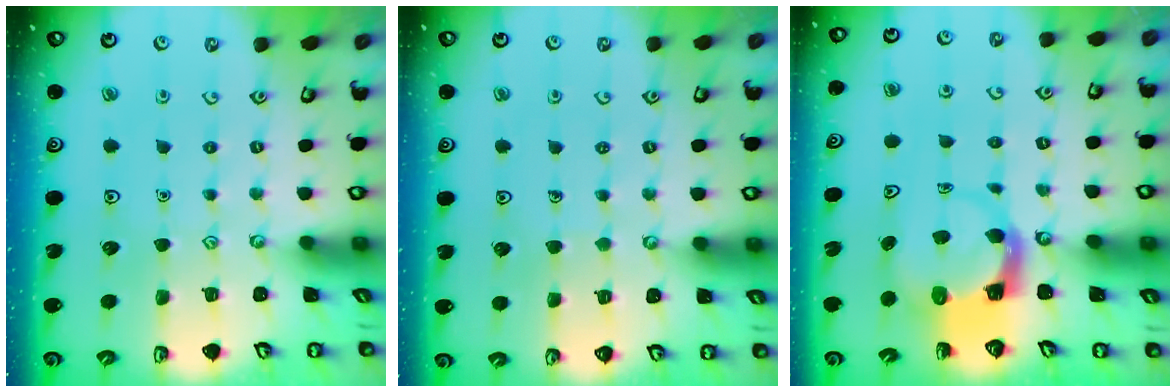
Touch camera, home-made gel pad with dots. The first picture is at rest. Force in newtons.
{"total": 2.5, "press": 2.5, "slide": 0.2}
{"total": 3.9, "press": 3.8, "slide": 0.6}